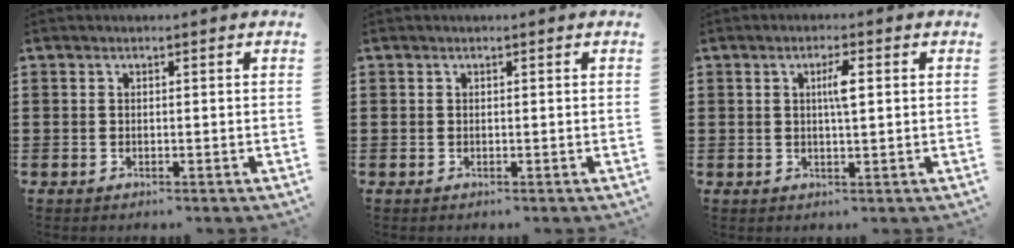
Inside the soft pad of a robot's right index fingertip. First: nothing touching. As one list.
[{"total": 0.0}, {"total": 3.0, "force": [0.6, 0.5, 2.9], "torque": [-0.057, 0.002, 0.007]}]